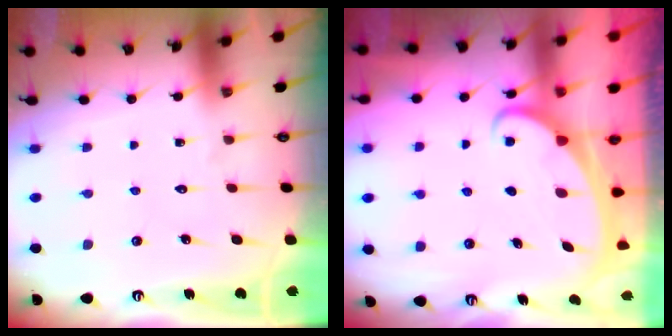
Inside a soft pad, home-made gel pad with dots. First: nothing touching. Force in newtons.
{"total": 2.4, "press": 2.4, "slide": 0.3}